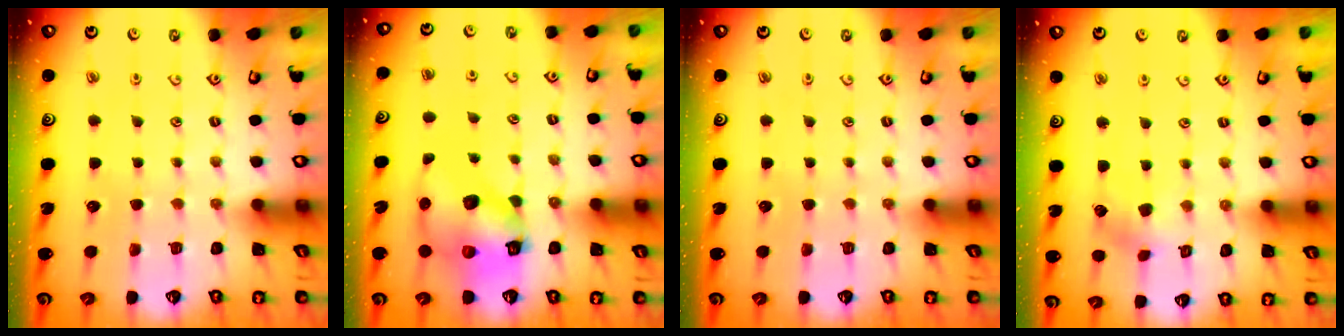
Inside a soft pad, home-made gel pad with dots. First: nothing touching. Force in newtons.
{"total": 11.8, "press": 11.7, "slide": 1.5}
{"total": 0.0}
{"total": 3.2, "press": 3.2, "slide": 0.4}